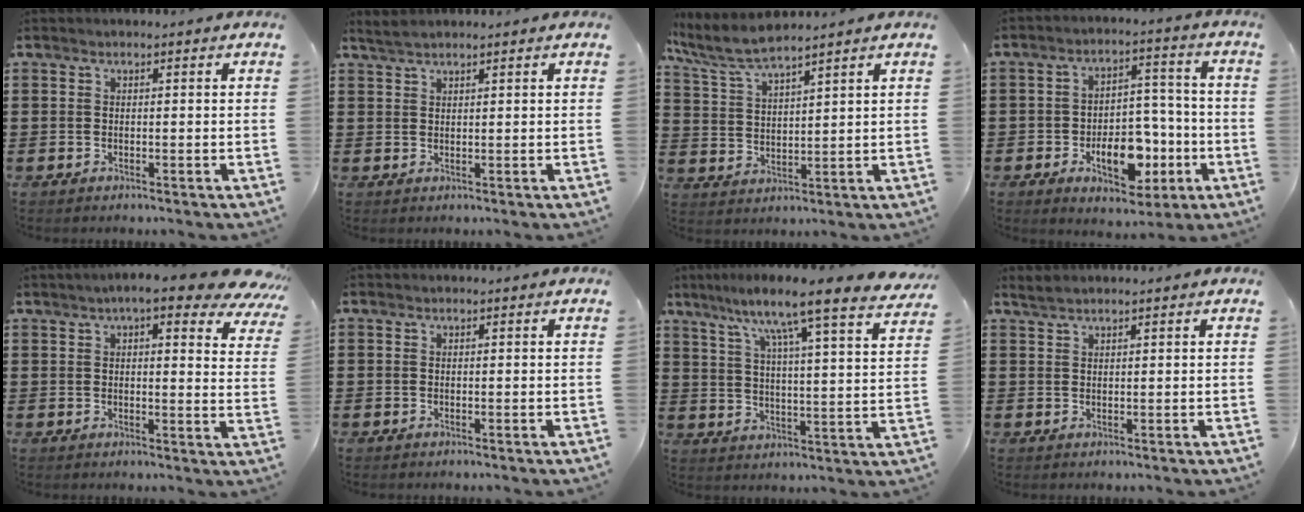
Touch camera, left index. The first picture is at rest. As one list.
[{"total": 1.7, "force": [1.5, 0.1, 0.8], "torque": [-0.018, 0.000, 0.029]}, {"total": 6.0, "force": [5.3, 0.5, 2.7], "torque": [-0.073, -0.022, 0.094]}, {"total": 9.9, "force": [-3.5, 5.7, 7.3], "torque": [-0.107, 0.012, -0.055]}, {"total": 7.5, "force": [5.8, 0.8, 4.7], "torque": [-0.082, -0.018, 0.099]}, {"total": 0.0}, {"total": 9.3, "force": [7.9, -0.7, 4.9], "torque": [-0.105, -0.063, 0.118]}, {"total": 1.5, "force": [1.4, 0.1, 0.7], "torque": [-0.016, 0.001, 0.026]}]